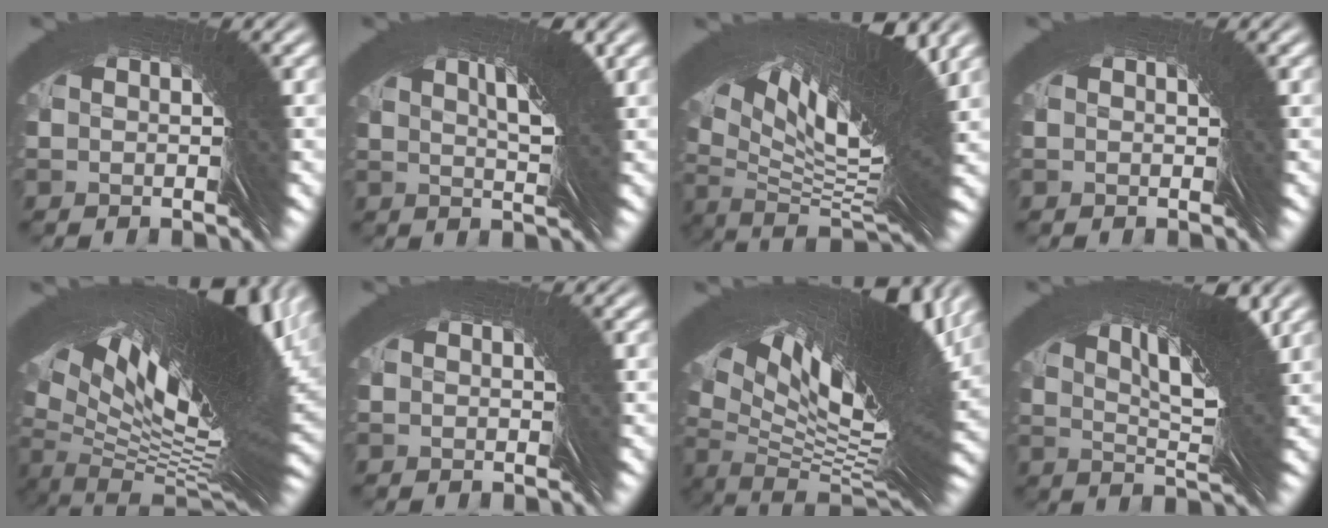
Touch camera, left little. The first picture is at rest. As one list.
[{"total": 4.9, "force": [1.8, -4.5, 1.0], "torque": [0.021, 0.045, 0.023]}, {"total": 9.9, "force": [3.7, 0.0, 9.2], "torque": [-0.113, 0.043, 0.054]}, {"total": 0.9, "force": [0.0, -0.5, -0.8], "torque": [0.013, 0.005, 0.000]}, {"total": 14.6, "force": [2.9, 3.7, 13.8], "torque": [-0.185, 0.024, 0.051]}, {"total": 0.9, "force": [0.0, -0.4, -0.8], "torque": [0.012, 0.004, -0.001]}, {"total": 12.3, "force": [3.2, 1.6, 11.8], "torque": [-0.151, 0.033, 0.050]}, {"total": 5.9, "force": [2.7, -3.8, 3.7], "torque": [-0.007, 0.056, 0.032]}]